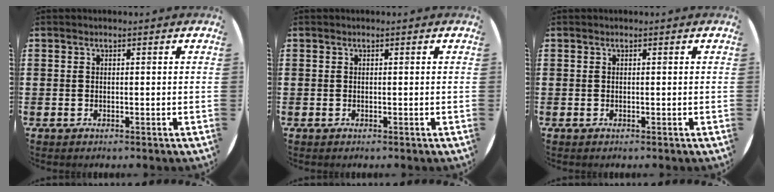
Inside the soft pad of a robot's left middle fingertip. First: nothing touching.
{"total": 0.0}
{"total": 0.0}